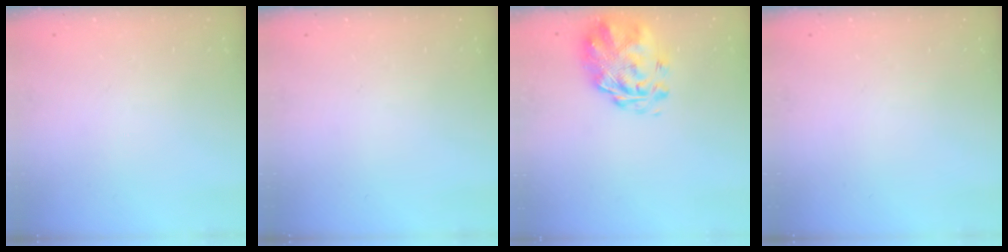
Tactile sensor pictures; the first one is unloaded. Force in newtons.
{"total": 0.0}
{"total": 3.0, "press": 2.5, "slide": 1.7}
{"total": 0.0}